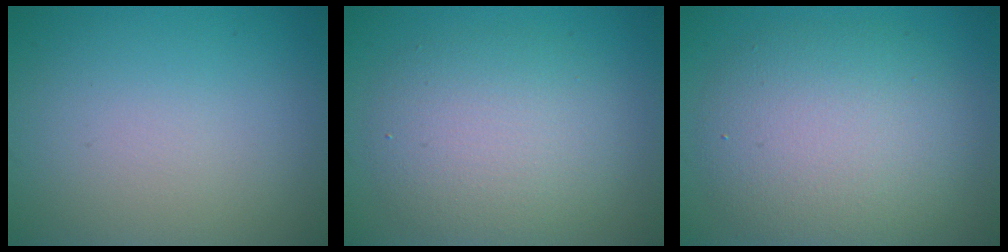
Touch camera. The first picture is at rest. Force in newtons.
{"total": 5.2, "press": 5.2, "slide": 0.4}
{"total": 7.5, "press": 7.5, "slide": 0.3}